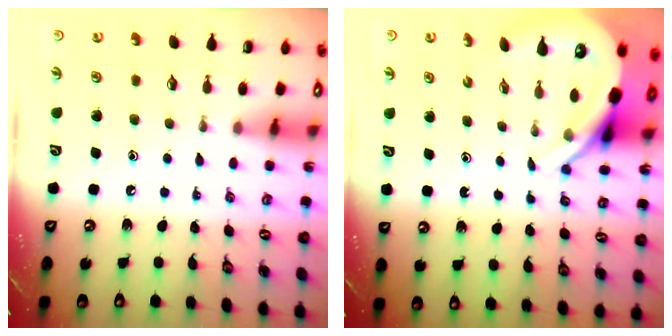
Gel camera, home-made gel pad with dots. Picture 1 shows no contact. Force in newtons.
{"total": 6.4, "press": 6.3, "slide": 0.8}